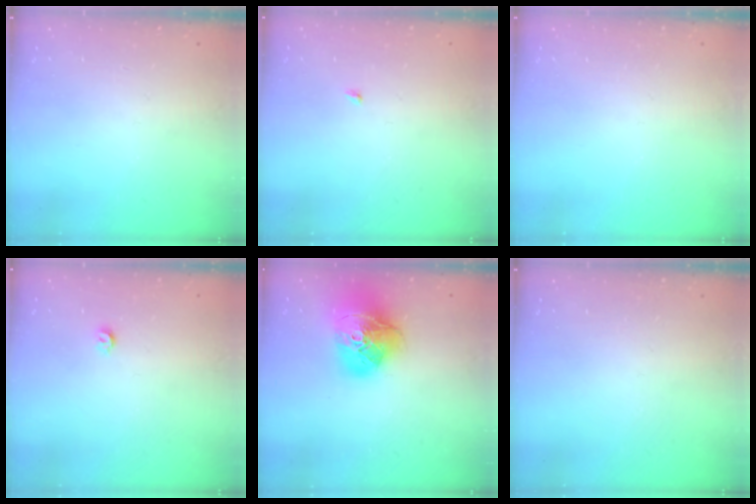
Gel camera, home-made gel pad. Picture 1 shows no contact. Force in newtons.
{"total": 1.9, "press": 1.9, "slide": 0.3}
{"total": 0.0}
{"total": 3.2, "press": 3.2, "slide": 0.5}
{"total": 19.4, "press": 19.3, "slide": 2.3}
{"total": 0.0}